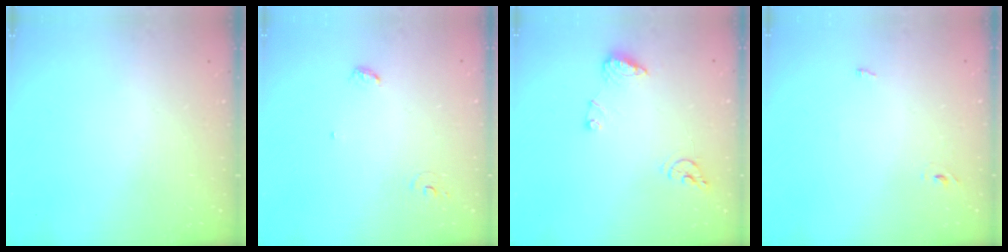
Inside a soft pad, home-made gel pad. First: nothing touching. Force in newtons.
{"total": 4.0, "press": 4.0, "slide": 0.3}
{"total": 8.9, "press": 8.9, "slide": 1.0}
{"total": 2.3, "press": 2.1, "slide": 1.0}